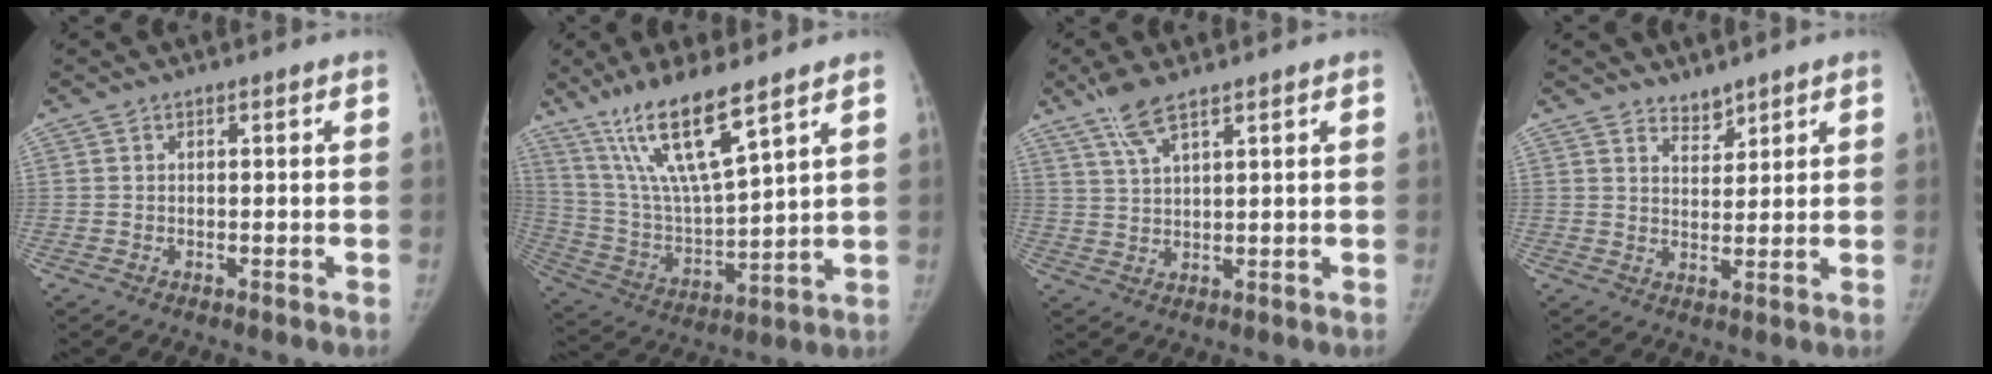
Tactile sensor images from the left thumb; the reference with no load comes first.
{"total": 16.2, "force": [10.7, 2.7, 11.8], "torque": [-0.223, -0.056, 0.221]}
{"total": 5.8, "force": [4.1, 1.1, 4.0], "torque": [-0.087, -0.011, 0.086]}
{"total": 3.2, "force": [2.9, 1.2, 0.5], "torque": [0.009, -0.025, 0.049]}